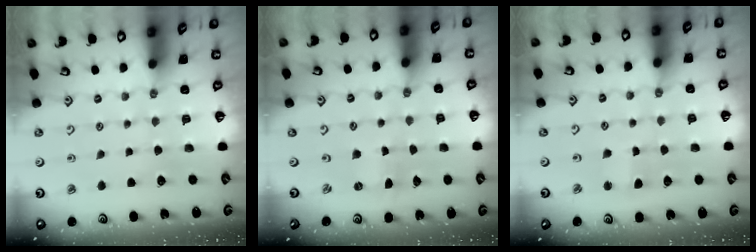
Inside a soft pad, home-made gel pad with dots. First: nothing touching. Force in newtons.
{"total": 0.0}
{"total": 2.4, "press": 2.4, "slide": 0.4}